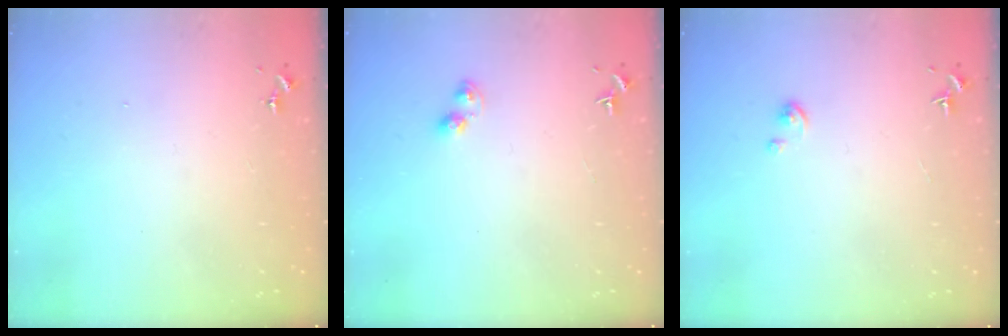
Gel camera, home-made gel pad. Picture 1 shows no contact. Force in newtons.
{"total": 3.6, "press": 3.6, "slide": 0.5}
{"total": 2.1, "press": 2.1, "slide": 0.2}